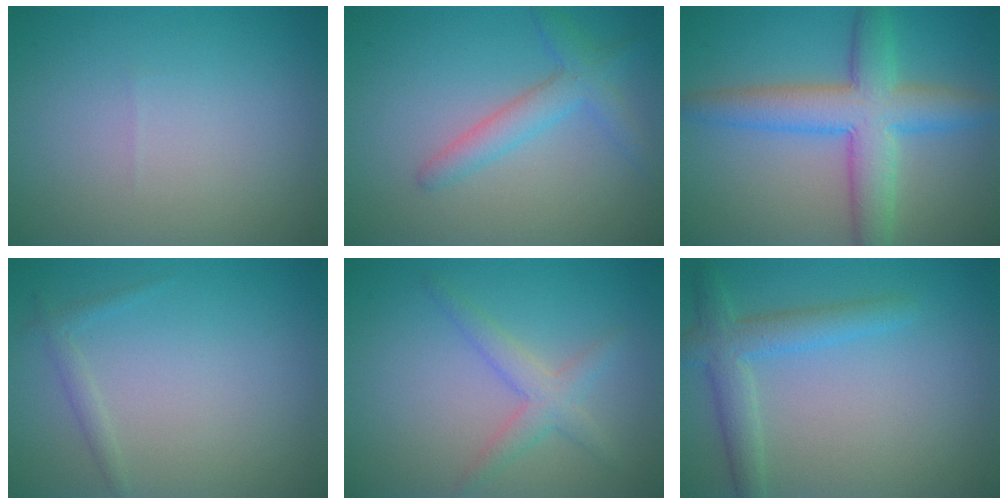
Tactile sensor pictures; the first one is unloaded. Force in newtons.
{"total": 2.8, "press": 2.8, "slide": 0.1}
{"total": 6.9, "press": 6.9, "slide": 0.2}
{"total": 1.0, "press": 1.0, "slide": 0.0}
{"total": 1.9, "press": 1.9, "slide": 0.1}
{"total": 3.5, "press": 3.5, "slide": 0.2}